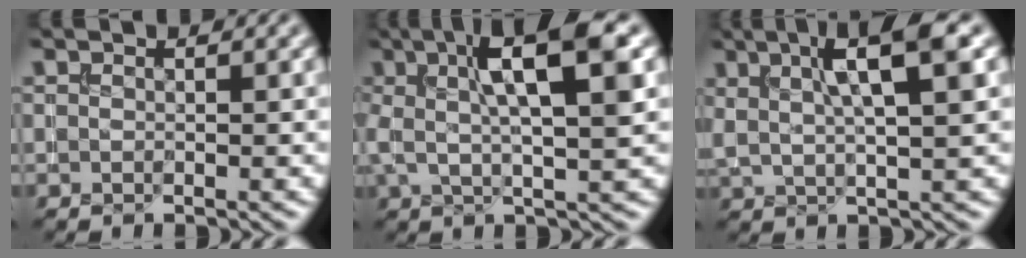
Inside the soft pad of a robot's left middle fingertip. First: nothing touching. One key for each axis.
{"total": 8.3, "fx": 2.1, "fy": 1.8, "fz": 7.8, "tx": -0.126, "ty": 0.011, "tz": 0.032}
{"total": 6.2, "fx": 2.4, "fy": 1.2, "fz": 5.6, "tx": -0.087, "ty": 0.004, "tz": 0.041}